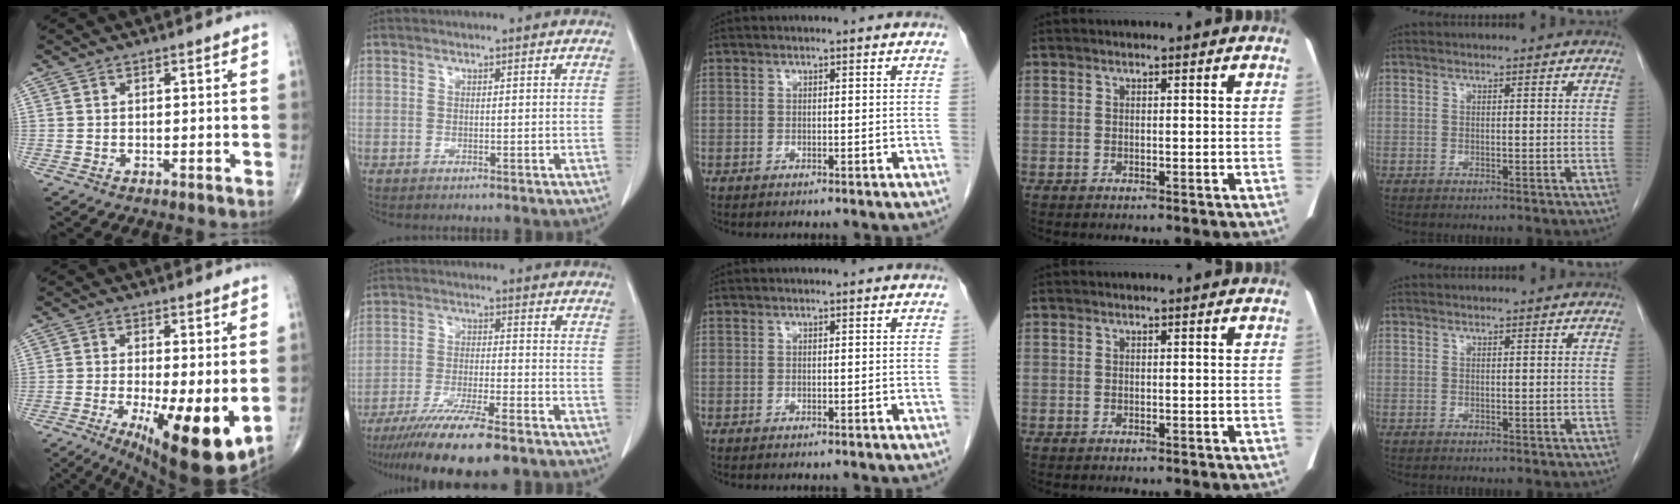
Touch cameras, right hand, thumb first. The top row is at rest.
{"thumb": {"total": 14.7, "force": [-3.2, 4.1, 13.7], "torque": [-0.199, -0.026, -0.034]}, "index": {"total": 15.0, "force": [-11.6, 1.6, 9.4], "torque": [-0.160, -0.037, -0.190]}}